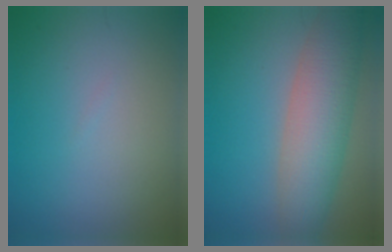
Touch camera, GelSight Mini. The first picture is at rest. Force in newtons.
{"total": 7.5, "press": 7.5, "slide": 0.4}